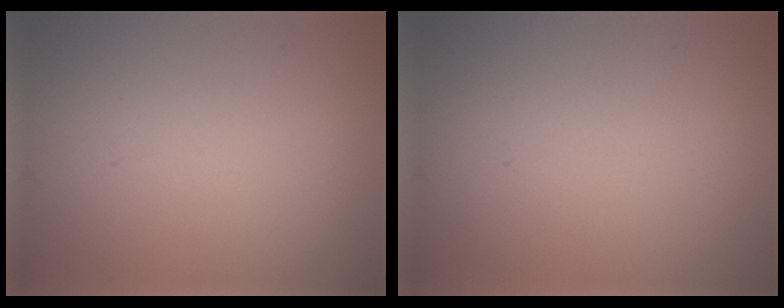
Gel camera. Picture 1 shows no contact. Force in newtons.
{"total": 0.0}